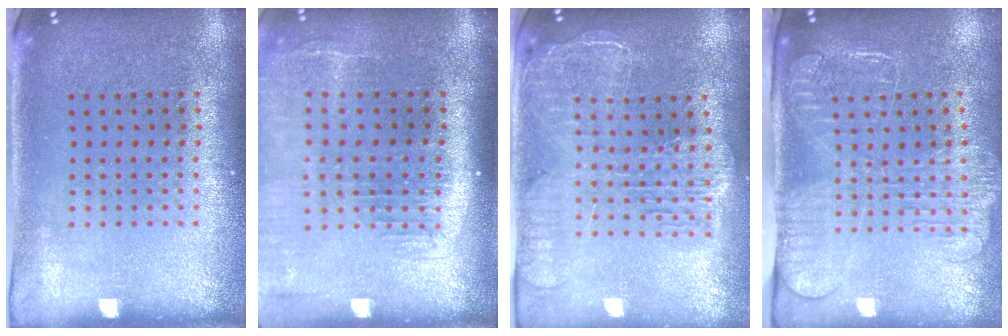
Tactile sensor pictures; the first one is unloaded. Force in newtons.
{"total": 2.1, "press": 1.7, "slide": 1.1}
{"total": 2.4, "press": 2.1, "slide": 1.2}
{"total": 2.5, "press": 1.9, "slide": 1.5}